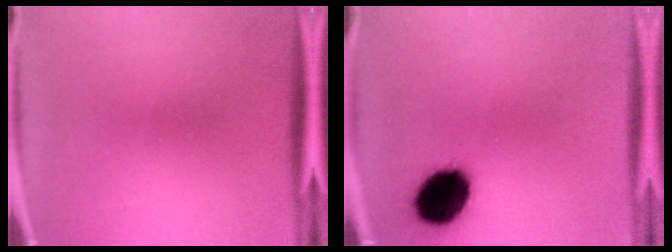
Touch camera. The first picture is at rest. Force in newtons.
{"total": 13.8}